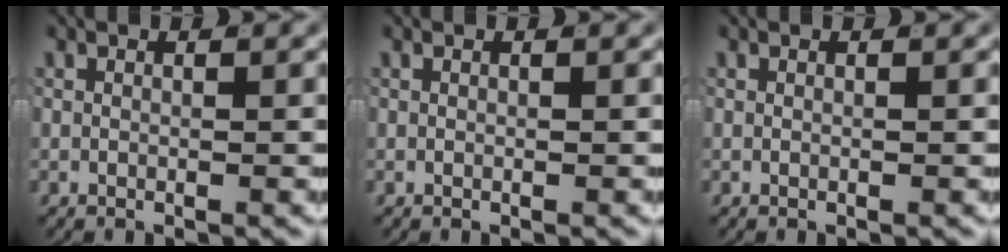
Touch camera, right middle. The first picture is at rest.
{"total": 0.0}
{"total": 0.0}